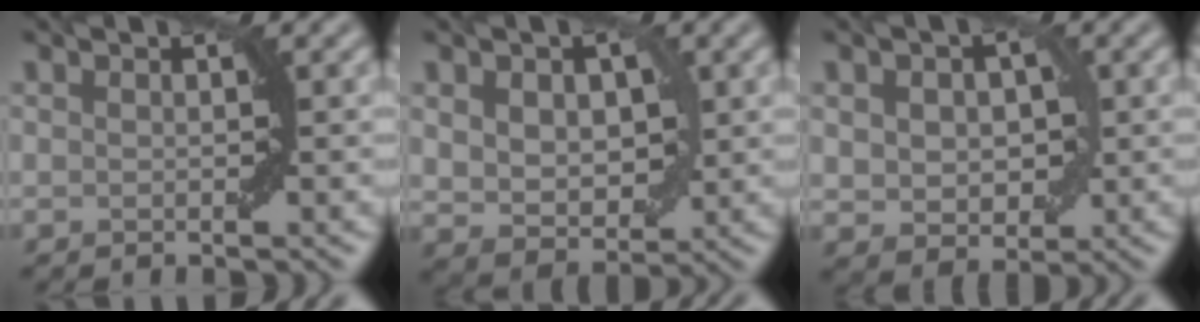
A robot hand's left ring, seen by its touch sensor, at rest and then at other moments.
{"total": 5.1, "force": [0.8, 3.5, 3.6], "torque": [-0.054, -0.005, 0.021]}
{"total": 4.4, "force": [0.4, 3.2, 3.0], "torque": [-0.042, 0.001, 0.009]}